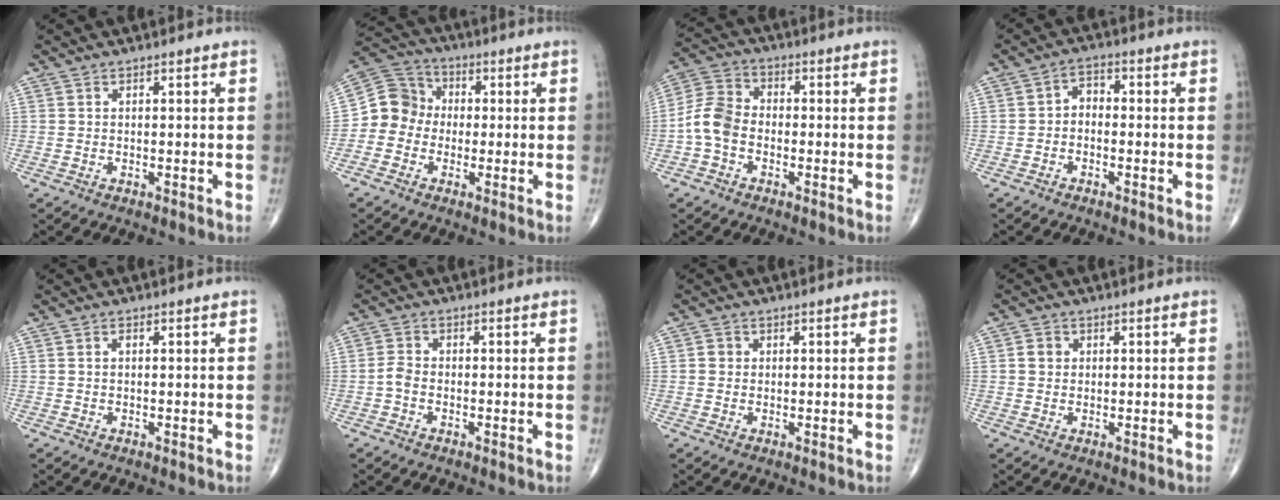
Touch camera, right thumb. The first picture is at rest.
{"total": 8.0, "force": [-1.3, 7.4, 2.7], "torque": [-0.027, 0.035, -0.038]}
{"total": 7.2, "force": [-2.0, 5.1, 4.7], "torque": [-0.087, 0.025, -0.054]}
{"total": 3.1, "force": [-0.8, 2.3, 2.0], "torque": [-0.018, 0.021, -0.029]}
{"total": 0.7, "force": [0.1, 0.4, 0.6], "torque": [-0.010, 0.001, 0.001]}
{"total": 2.0, "force": [-0.8, 1.3, 1.4], "torque": [-0.029, 0.007, -0.023]}
{"total": 1.4, "force": [0.1, 1.3, 0.4], "torque": [0.000, 0.002, 0.000]}
{"total": 2.0, "force": [0.3, 1.8, 0.8], "torque": [-0.005, 0.002, 0.003]}